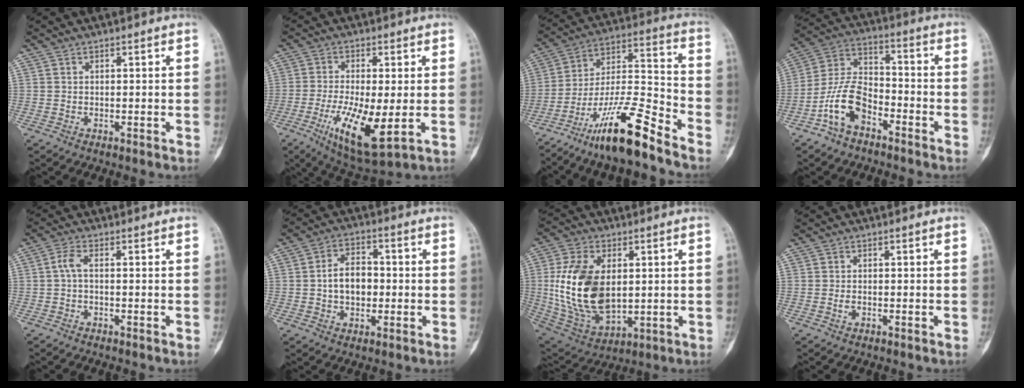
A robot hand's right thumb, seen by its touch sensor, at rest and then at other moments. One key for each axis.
{"total": 12.8, "fx": -3.1, "fy": 3.9, "fz": 11.8, "tx": -0.220, "ty": -0.021, "tz": -0.044}
{"total": 17.2, "fx": -12.3, "fy": 2.8, "fz": 11.8, "tx": -0.220, "ty": 0.085, "tz": -0.217}
{"total": 11.2, "fx": -5.8, "fy": 6.3, "fz": 7.2, "tx": -0.140, "ty": 0.053, "tz": -0.119}
{"total": 2.5, "fx": -0.2, "fy": 0.9, "fz": 2.3, "tx": -0.052, "ty": 0.005, "tz": -0.008}
{"total": 7.7, "fx": -0.4, "fy": 5.3, "fz": 5.6, "tx": -0.076, "ty": 0.020, "tz": -0.012}
{"total": 19.3, "fx": 1.5, "fy": 11.7, "fz": 15.3, "tx": -0.287, "ty": -0.012, "tz": 0.043}
{"total": 1.0, "fx": -0.4, "fy": 0.5, "fz": 0.7, "tx": -0.019, "ty": 0.002, "tz": -0.008}